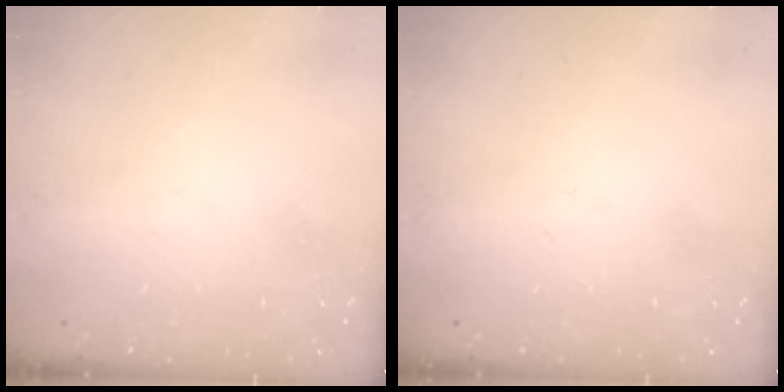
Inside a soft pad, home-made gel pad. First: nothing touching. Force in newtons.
{"total": 0.0}